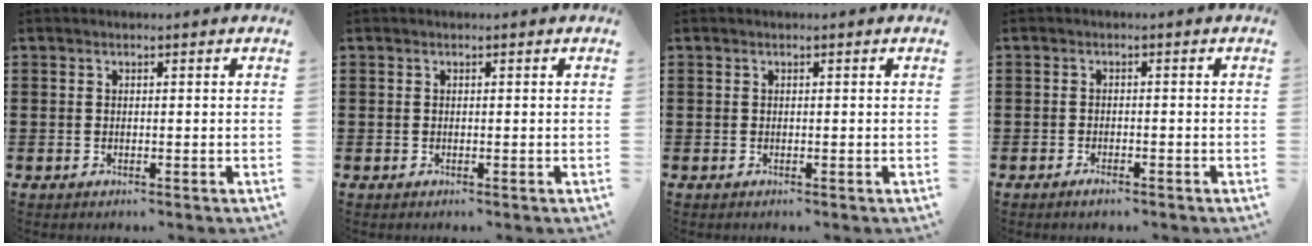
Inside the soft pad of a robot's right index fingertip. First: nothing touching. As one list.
[{"total": 0.0}, {"total": 0.0}, {"total": 1.2, "force": [-1.1, 0.2, 0.4], "torque": [-0.010, -0.004, -0.020]}]